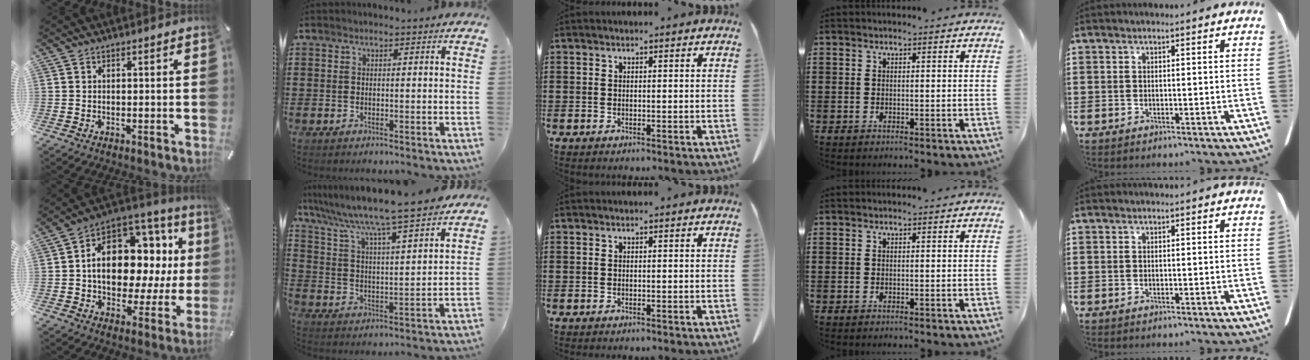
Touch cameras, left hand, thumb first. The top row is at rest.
{"thumb": {"total": 18.1, "force": [1.9, 12.4, 13.0], "torque": [-0.200, -0.024, 0.035]}, "index": {"total": 7.0, "force": [6.4, -0.8, 2.8], "torque": [-0.084, -0.055, 0.100]}}